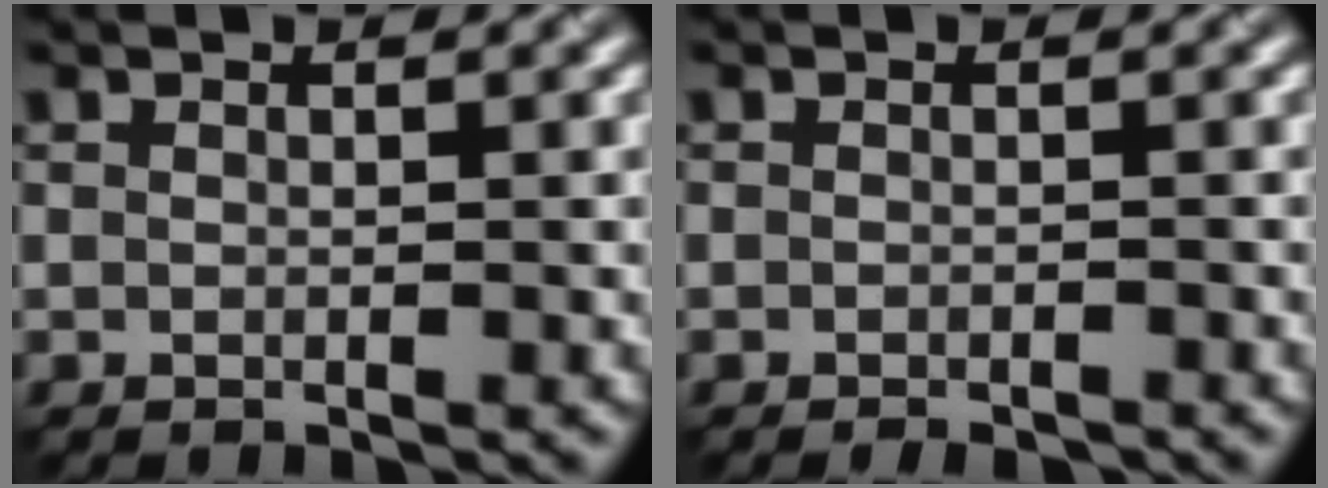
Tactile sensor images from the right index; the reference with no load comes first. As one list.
[{"total": 1.3, "force": [-1.1, 0.1, 0.6], "torque": [-0.004, 0.000, -0.014]}]